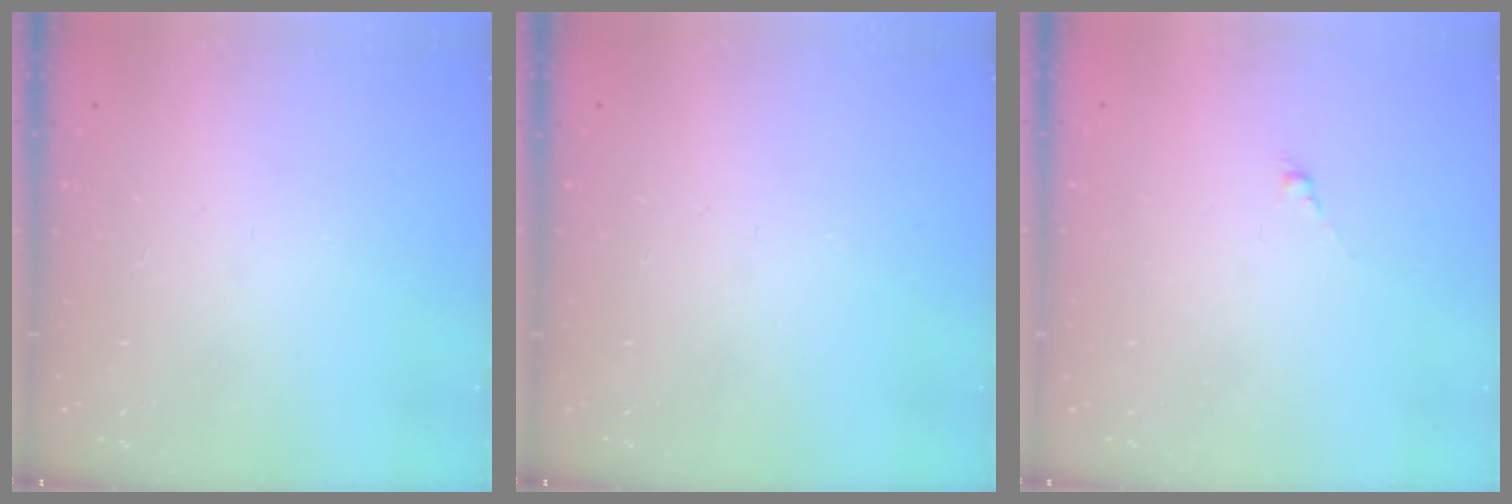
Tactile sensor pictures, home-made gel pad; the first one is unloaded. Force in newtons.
{"total": 0.0}
{"total": 0.0}